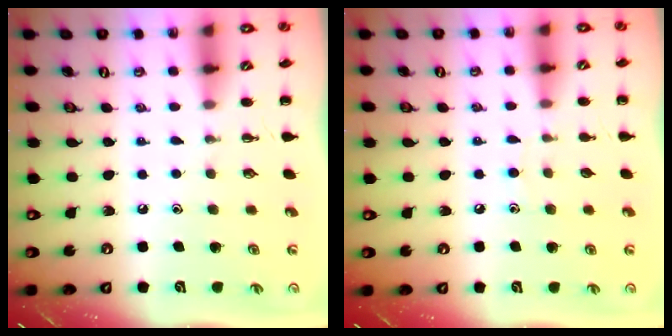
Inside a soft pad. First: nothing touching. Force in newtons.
{"total": 4.2, "press": 3.8, "slide": 1.7}